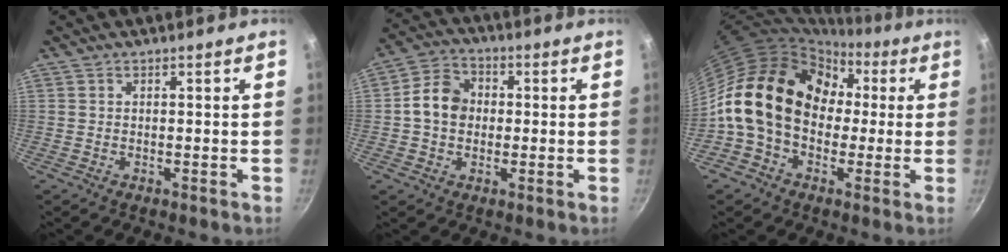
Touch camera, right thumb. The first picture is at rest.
{"total": 8.5, "force": [0.2, 6.9, 5.0], "torque": [-0.064, 0.019, -0.013]}
{"total": 19.4, "force": [0.7, 14.9, 12.5], "torque": [-0.184, 0.051, -0.001]}